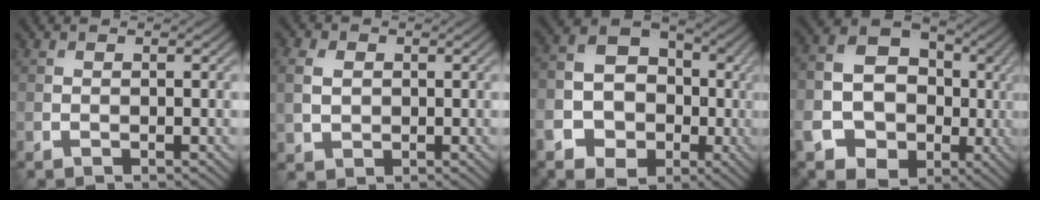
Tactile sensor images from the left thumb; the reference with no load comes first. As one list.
[{"total": 4.2, "force": [0.5, 3.3, 2.5], "torque": [-0.073, 0.005, 0.009]}, {"total": 11.2, "force": [-3.7, 9.3, 5.0], "torque": [-0.114, -0.024, -0.081]}, {"total": 13.5, "force": [-3.2, 11.3, 6.8], "torque": [-0.164, -0.035, -0.071]}]